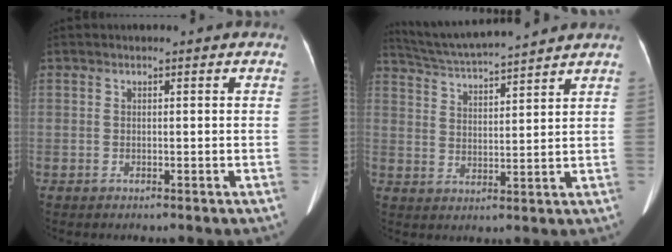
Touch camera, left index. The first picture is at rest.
{"total": 11.6, "force": [10.8, -0.8, 4.3], "torque": [-0.088, 0.021, 0.180]}